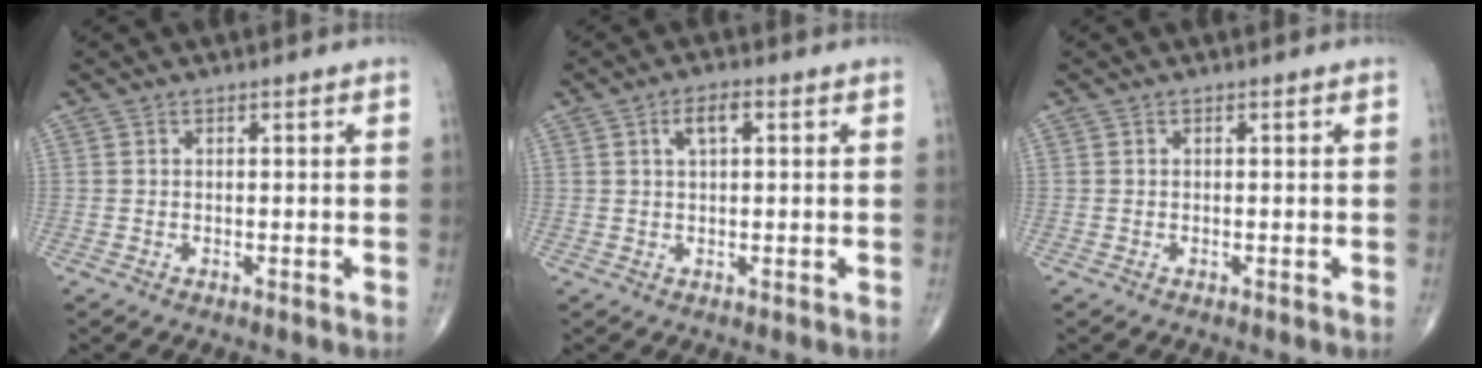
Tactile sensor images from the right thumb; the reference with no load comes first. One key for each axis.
{"total": 3.8, "fx": 1.2, "fy": 1.7, "fz": 3.1, "tx": -0.055, "ty": 0.006, "tz": 0.020}
{"total": 0.0}